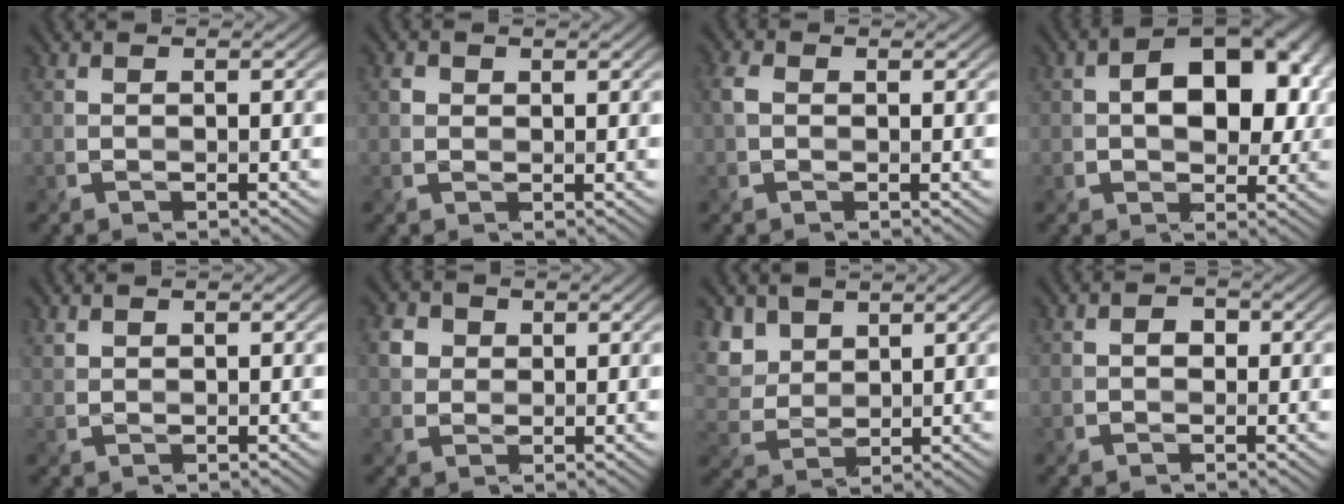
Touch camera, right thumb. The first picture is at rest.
{"total": 1.1, "force": [0.4, 1.0, 0.2], "torque": [-0.007, -0.001, 0.008]}
{"total": 2.2, "force": [0.2, 1.6, 1.5], "torque": [-0.040, 0.000, 0.002]}
{"total": 10.4, "force": [1.5, 6.9, 7.7], "torque": [-0.104, 0.008, 0.014]}
{"total": 0.9, "force": [0.8, 0.2, 0.1], "torque": [-0.012, 0.000, 0.022]}
{"total": 2.9, "force": [0.9, 2.6, 0.9], "torque": [-0.032, 0.003, 0.021]}
{"total": 5.7, "force": [3.7, 3.6, 2.4], "torque": [-0.083, 0.000, 0.081]}
{"total": 1.4, "force": [-0.2, 1.2, 0.5], "torque": [-0.009, -0.001, -0.005]}